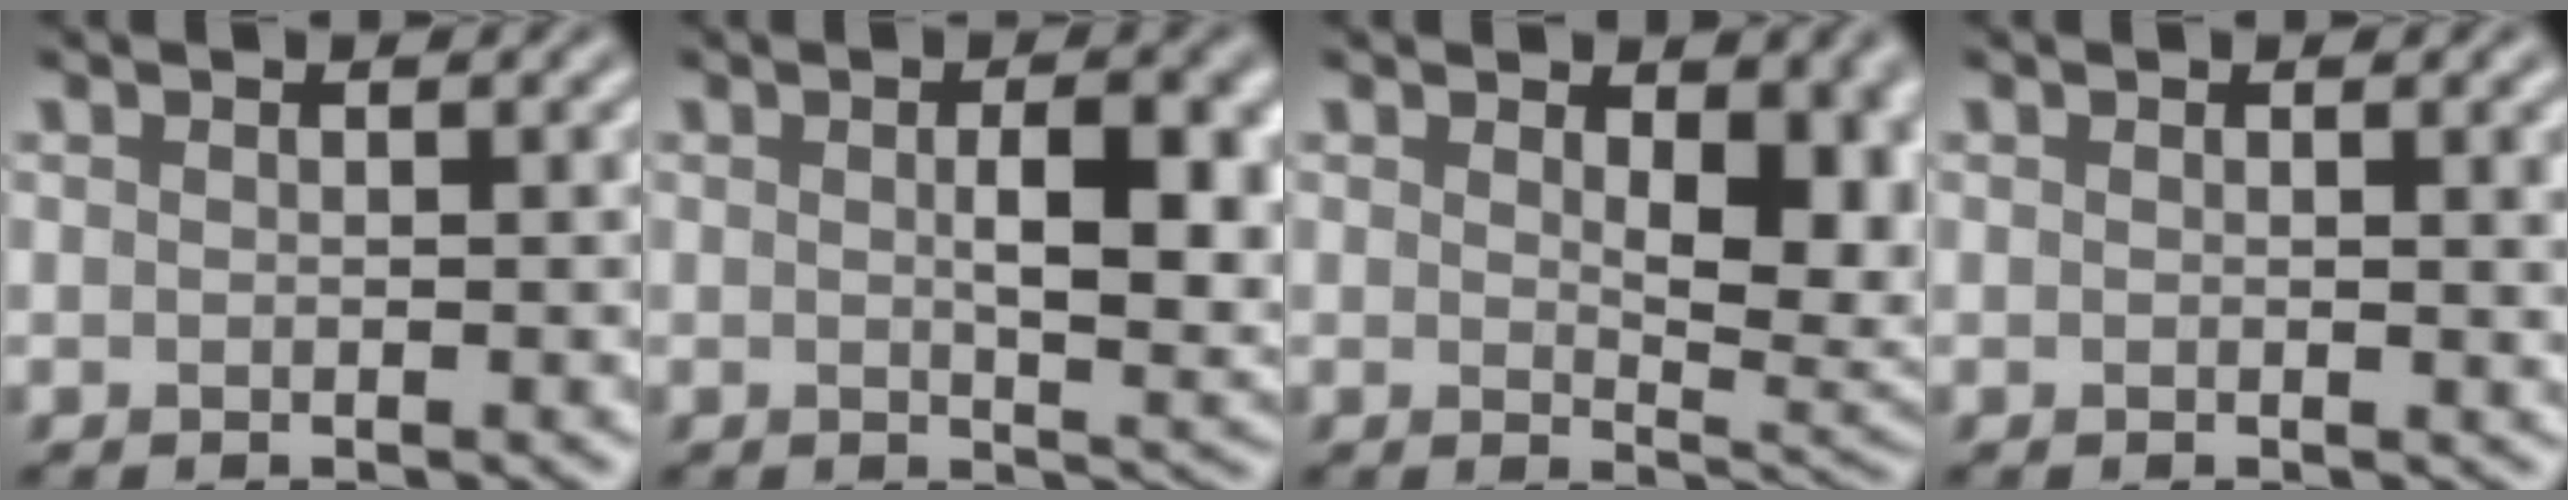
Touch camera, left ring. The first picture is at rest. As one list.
[{"total": 6.4, "force": [0.8, 2.2, 5.9], "torque": [-0.079, -0.004, 0.016]}, {"total": 6.3, "force": [1.4, 3.3, 5.2], "torque": [-0.073, -0.012, 0.029]}, {"total": 1.5, "force": [0.5, 0.4, 1.3], "torque": [-0.011, 0.001, 0.004]}]